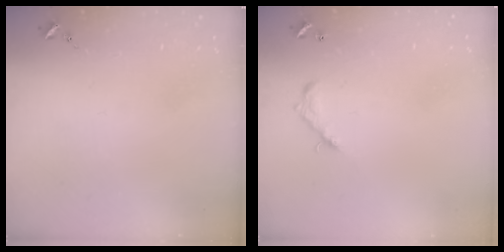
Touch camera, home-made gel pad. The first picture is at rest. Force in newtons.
{"total": 5.8, "press": 5.8, "slide": 0.3}